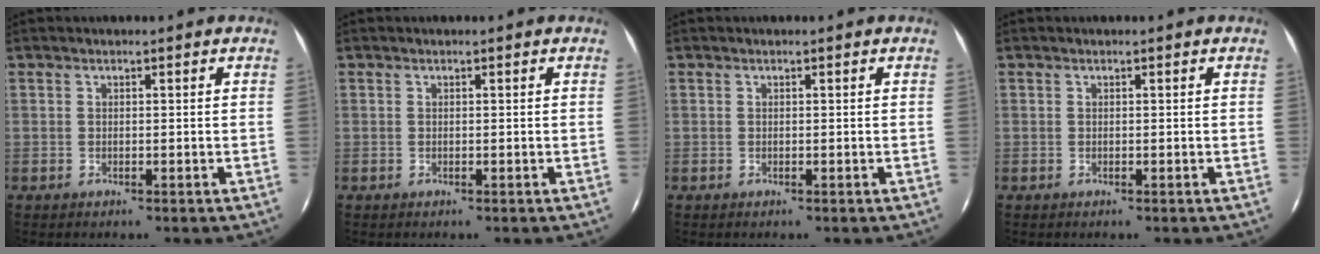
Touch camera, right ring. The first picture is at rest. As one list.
[{"total": 0.0}, {"total": 0.0}, {"total": 0.0}]